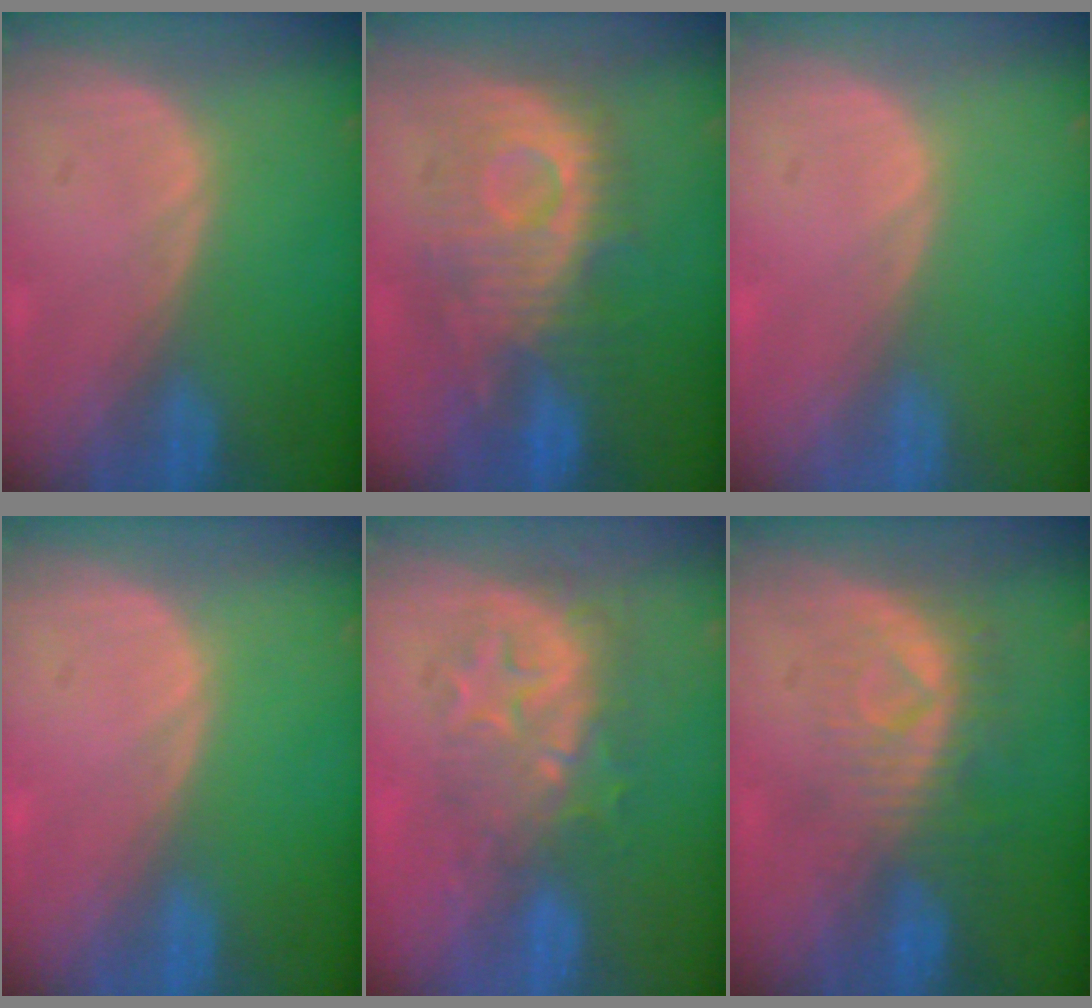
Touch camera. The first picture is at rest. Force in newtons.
{"total": 9.9, "press": 9.8, "slide": 1.8}
{"total": 0.0}
{"total": 0.0}
{"total": 9.1, "press": 7.9, "slide": 4.5}
{"total": 8.3, "press": 7.4, "slide": 3.7}